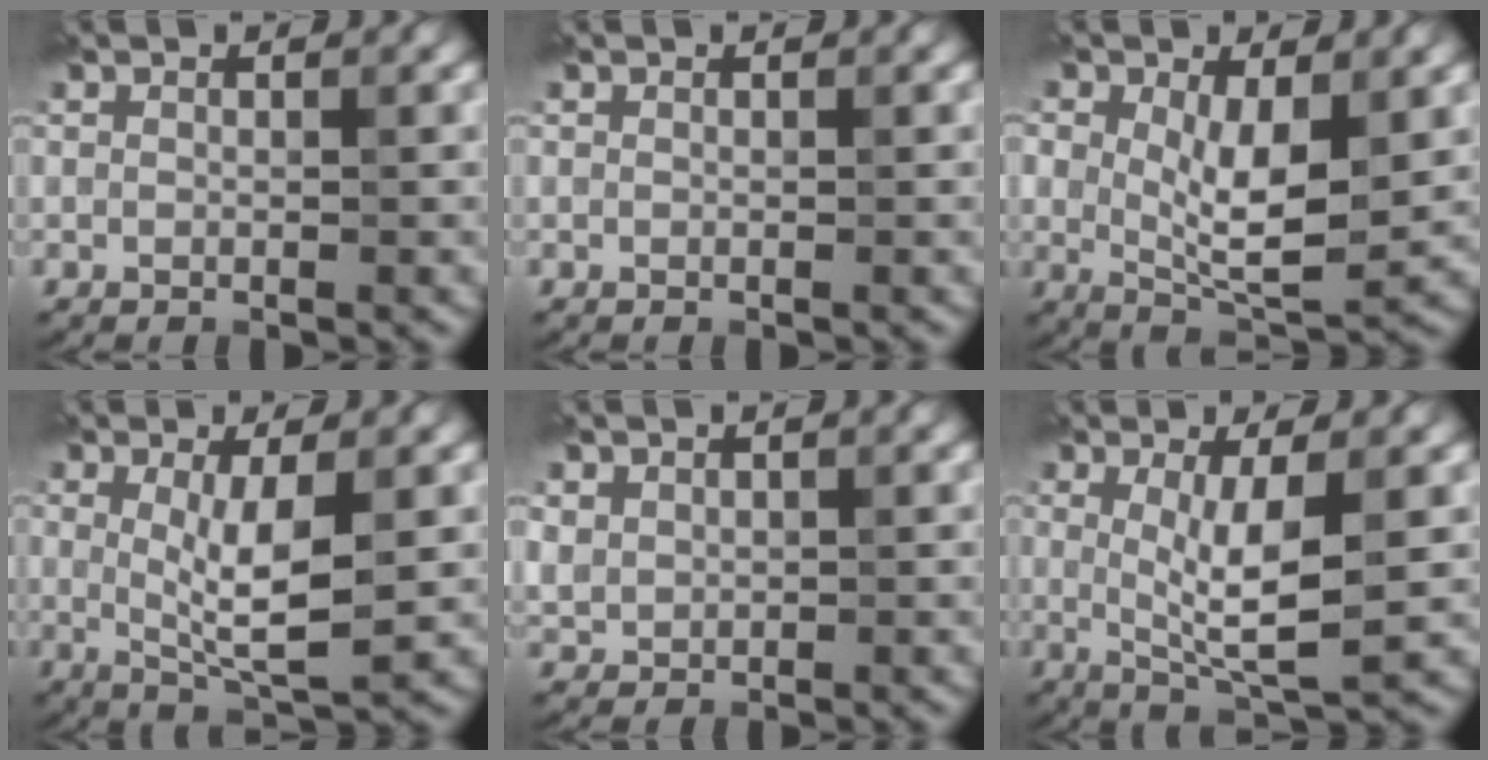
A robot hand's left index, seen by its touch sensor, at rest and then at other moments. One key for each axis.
{"total": 0.0}
{"total": 6.3, "fx": 0.7, "fy": 3.2, "fz": 5.4, "tx": -0.111, "ty": -0.010, "tz": 0.017}
{"total": 5.0, "fx": 0.3, "fy": 1.3, "fz": 4.9, "tx": -0.092, "ty": -0.010, "tz": 0.009}
{"total": 1.3, "fx": 0.7, "fy": 1.1, "fz": 0.2, "tx": -0.009, "ty": -0.003, "tz": 0.021}
{"total": 5.5, "fx": 0.2, "fy": 1.3, "fz": 5.4, "tx": -0.101, "ty": -0.012, "tz": 0.009}